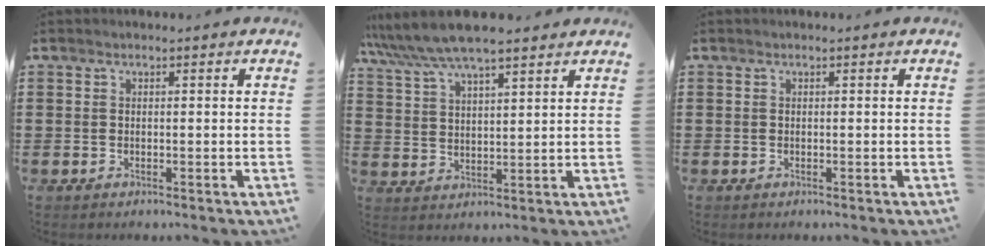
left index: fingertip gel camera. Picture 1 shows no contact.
{"total": 7.4, "force": [6.4, 1.2, 3.6], "torque": [-0.088, -0.017, 0.115]}
{"total": 0.0}